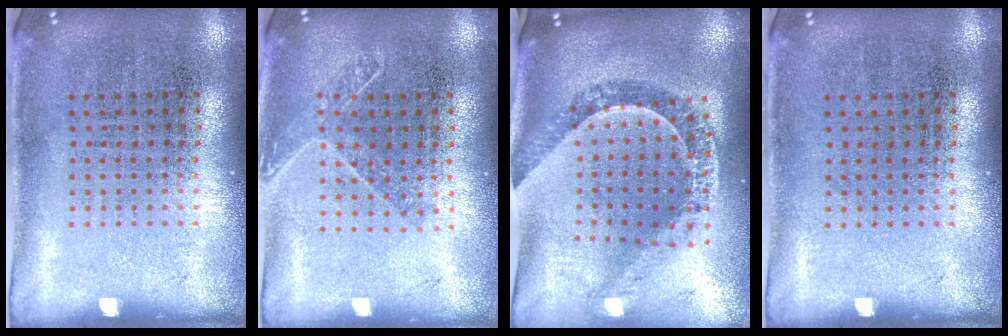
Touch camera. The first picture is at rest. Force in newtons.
{"total": 1.3, "press": 1.1, "slide": 0.7}
{"total": 1.4, "press": 1.4, "slide": 0.4}
{"total": 0.0}